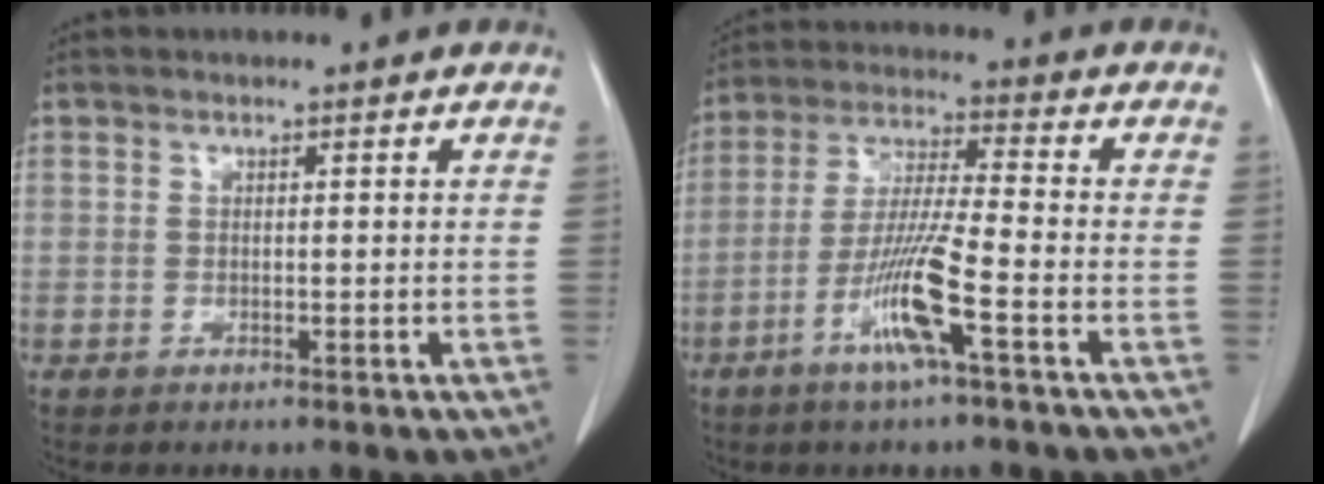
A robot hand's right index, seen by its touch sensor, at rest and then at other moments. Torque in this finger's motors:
{"motor_torque": [0.68, -0.56, 0.25, 0.15]}